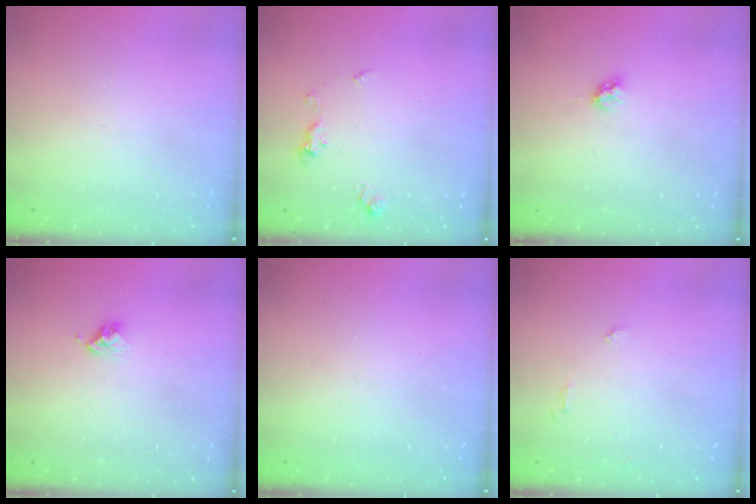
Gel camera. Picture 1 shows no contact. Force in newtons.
{"total": 5.1, "press": 5.1, "slide": 0.5}
{"total": 2.4, "press": 2.4, "slide": 0.3}
{"total": 3.8, "press": 3.8, "slide": 0.5}
{"total": 0.0}
{"total": 3.9, "press": 3.9, "slide": 0.4}